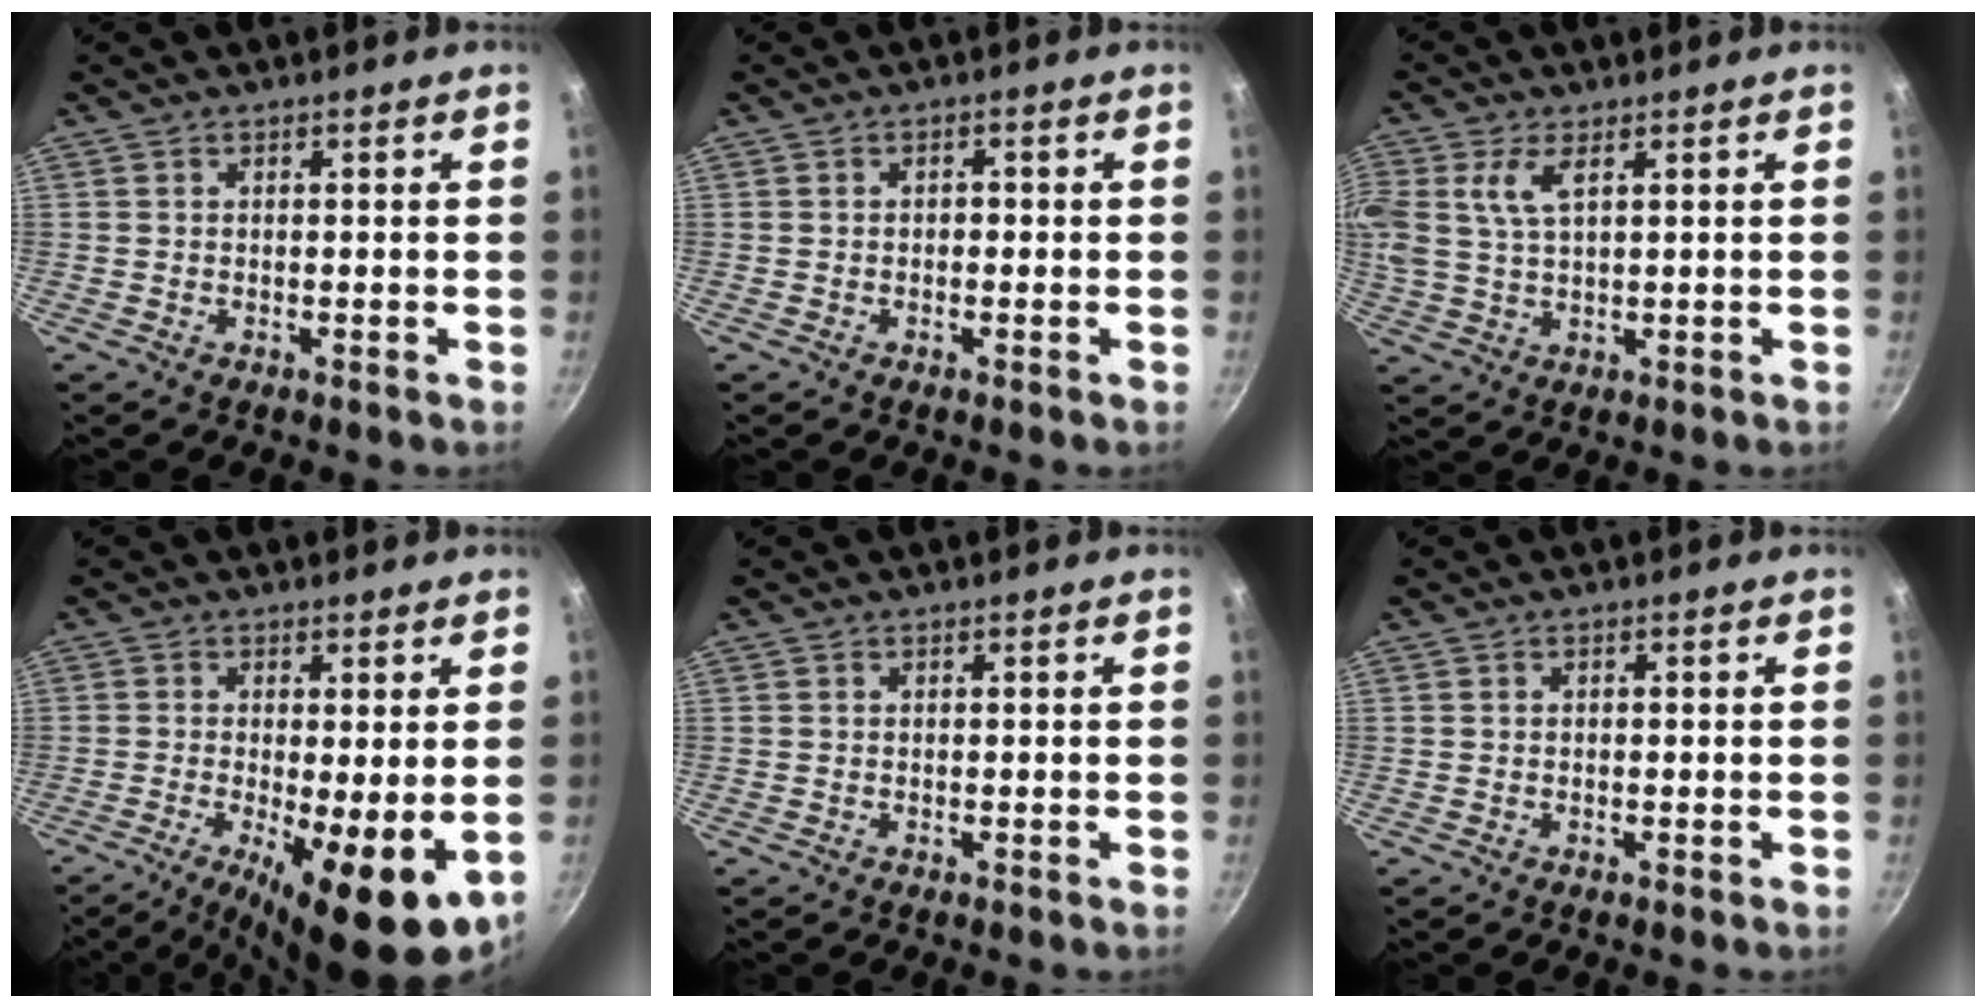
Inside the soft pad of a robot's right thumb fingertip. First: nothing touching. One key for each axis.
{"total": 1.1, "fx": -0.2, "fy": 0.8, "fz": 0.7, "tx": -0.001, "ty": 0.003, "tz": -0.007}
{"total": 7.4, "fx": 2.7, "fy": 3.6, "fz": 5.9, "tx": -0.143, "ty": 0.005, "tz": 0.060}
{"total": 13.9, "fx": -4.1, "fy": 4.1, "fz": 12.6, "tx": -0.165, "ty": -0.020, "tz": -0.049}
{"total": 0.0}
{"total": 0.0}